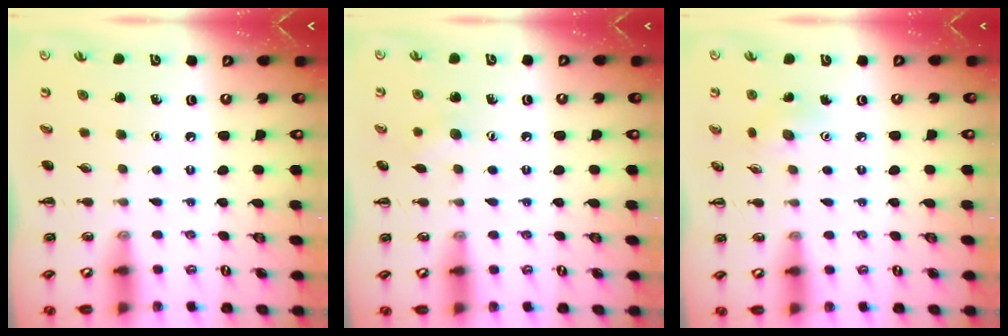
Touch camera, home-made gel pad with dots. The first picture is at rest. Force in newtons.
{"total": 5.7, "press": 5.6, "slide": 1.4}
{"total": 3.2, "press": 3.0, "slide": 0.9}